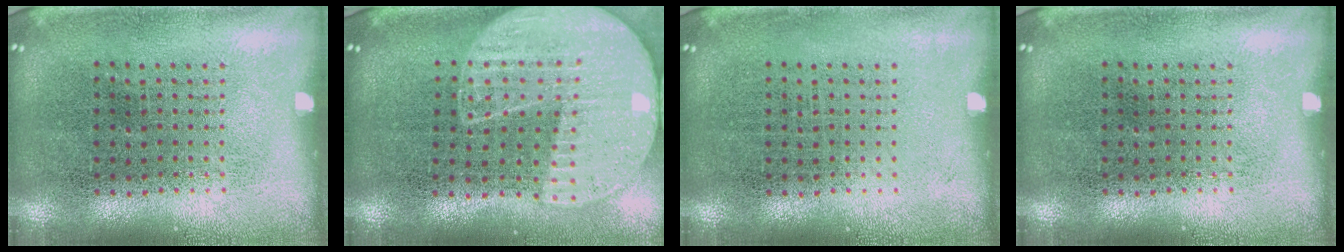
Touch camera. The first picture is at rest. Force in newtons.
{"total": 2.1, "press": 1.9, "slide": 0.9}
{"total": 0.0}
{"total": 0.0}